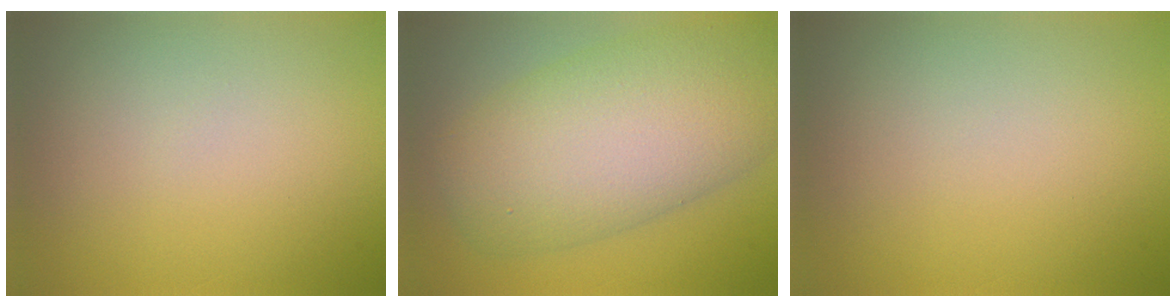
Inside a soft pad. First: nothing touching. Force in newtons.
{"total": 11.3, "press": 11.3, "slide": 0.9}
{"total": 0.0}